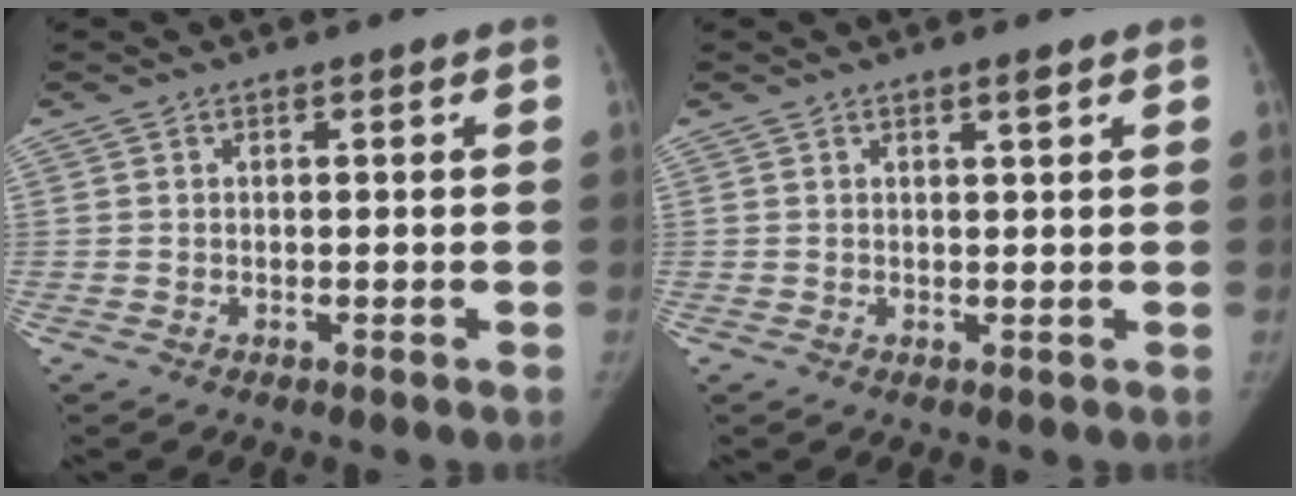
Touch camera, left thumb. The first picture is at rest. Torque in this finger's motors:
{"motor_torque": [-0.25, -0.13, 0.08, 0.19, -0.08]}